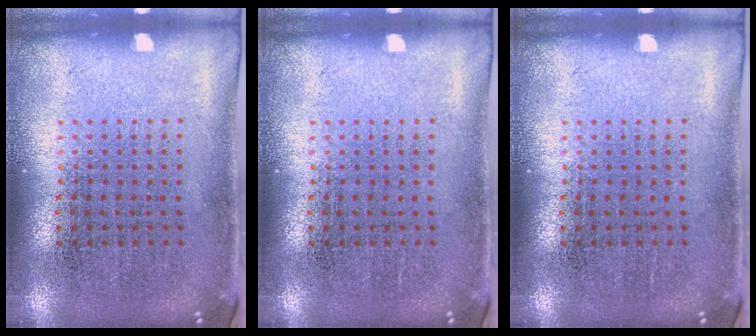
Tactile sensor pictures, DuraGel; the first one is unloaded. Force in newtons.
{"total": 0.0}
{"total": 0.0}